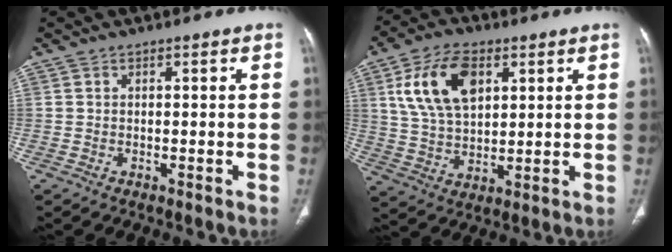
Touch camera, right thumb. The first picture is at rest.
{"total": 14.0, "force": [5.0, 8.3, 10.2], "torque": [-0.176, -0.009, 0.100]}